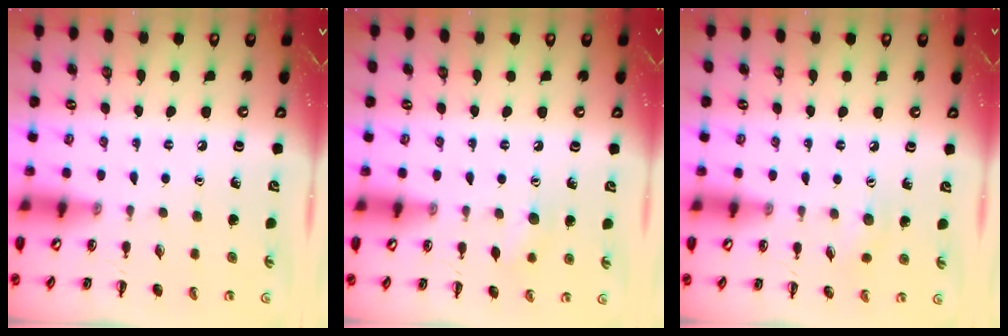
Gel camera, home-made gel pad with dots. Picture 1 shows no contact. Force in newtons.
{"total": 6.2, "press": 6.0, "slide": 1.4}
{"total": 5.6, "press": 5.5, "slide": 1.0}